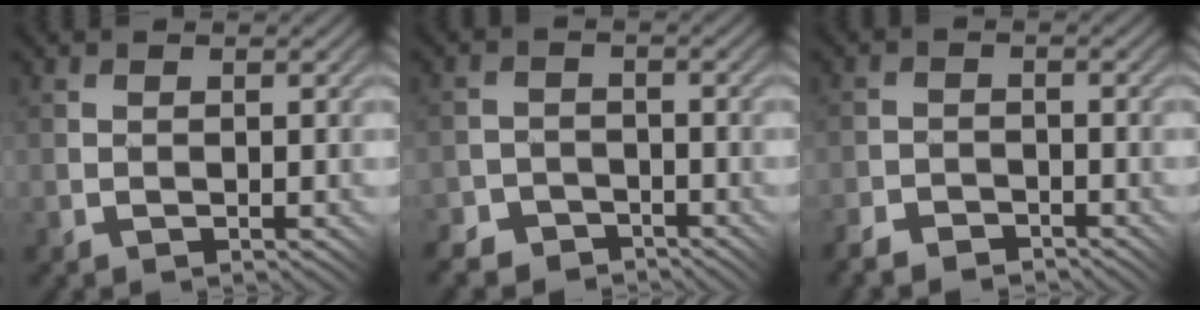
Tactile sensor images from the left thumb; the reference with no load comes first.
{"total": 6.0, "force": [-5.1, 3.1, 0.3], "torque": [0.006, 0.000, -0.084]}
{"total": 3.5, "force": [-3.3, 1.1, 0.8], "torque": [-0.016, 0.002, -0.067]}